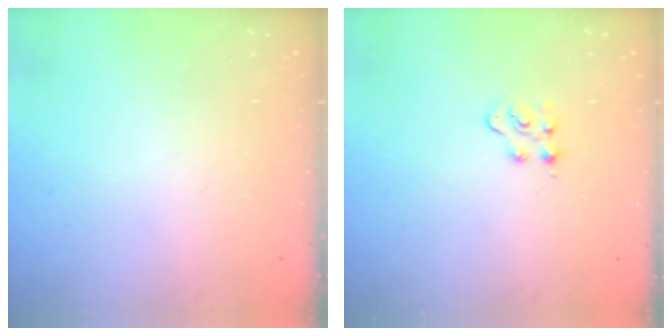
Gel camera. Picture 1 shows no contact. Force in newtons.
{"total": 4.0, "press": 4.0, "slide": 0.4}